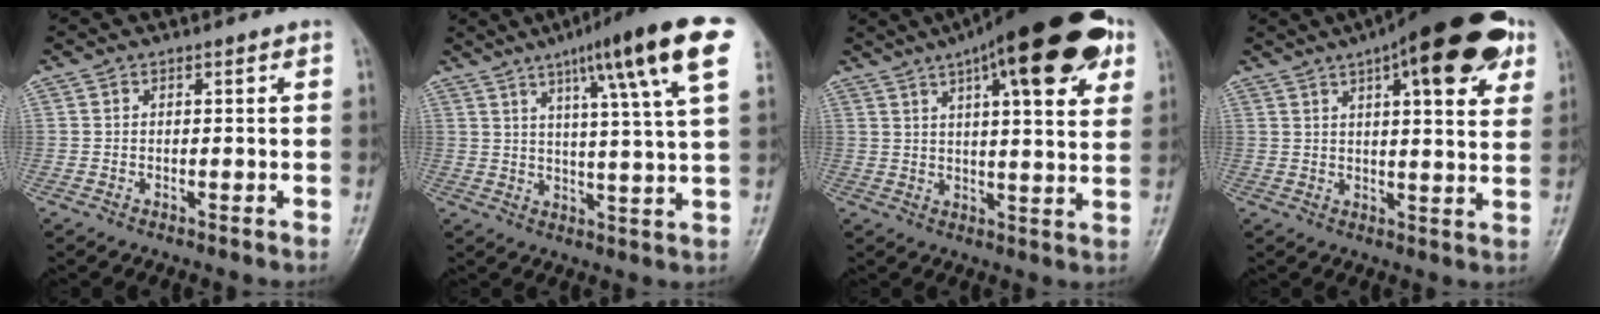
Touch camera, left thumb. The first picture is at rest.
{"total": 17.4, "force": [8.4, 1.9, 15.1], "torque": [-0.212, -0.016, 0.115]}
{"total": 23.3, "force": [11.6, 6.7, 19.0], "torque": [-0.261, -0.003, 0.165]}
{"total": 20.8, "force": [10.3, 6.4, 16.9], "torque": [-0.220, -0.007, 0.141]}